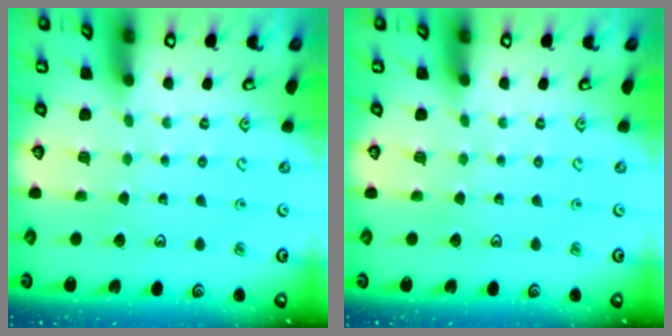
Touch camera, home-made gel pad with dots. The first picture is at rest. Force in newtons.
{"total": 0.0}